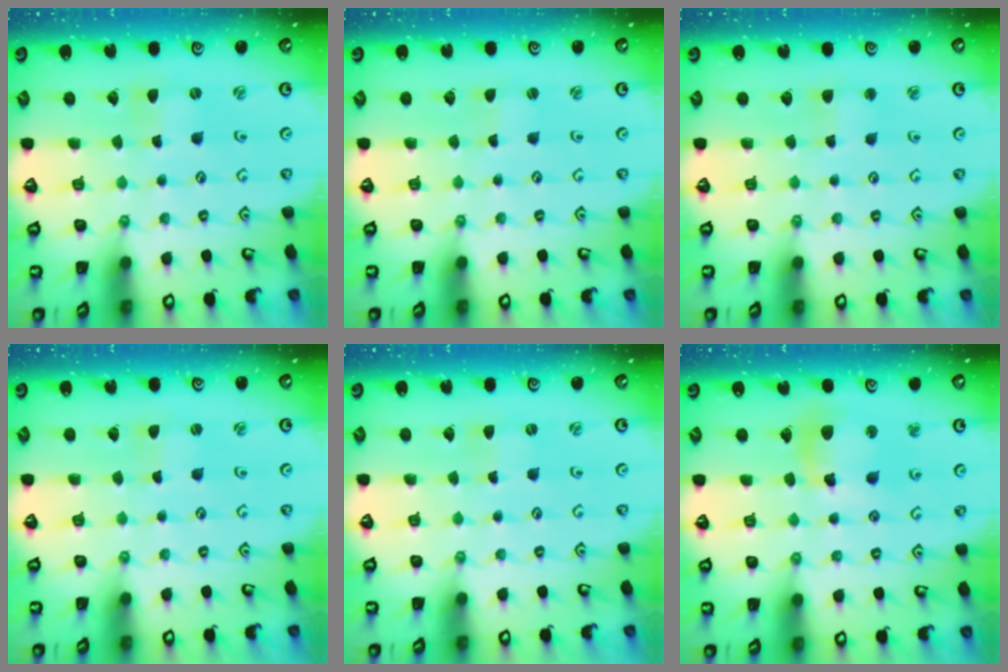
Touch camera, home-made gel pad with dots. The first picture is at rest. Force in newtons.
{"total": 0.0}
{"total": 3.0, "press": 3.0, "slide": 0.4}
{"total": 0.9, "press": 0.9, "slide": 0.2}
{"total": 0.0}
{"total": 11.5, "press": 11.4, "slide": 1.5}